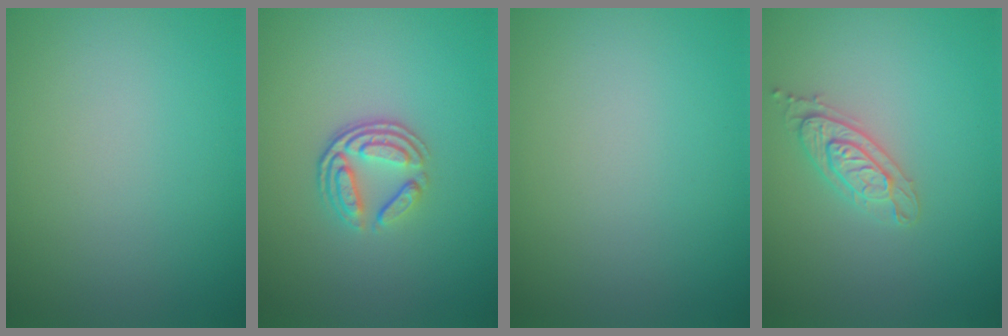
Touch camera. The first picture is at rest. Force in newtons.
{"total": 3.4, "press": 2.5, "slide": 2.3}
{"total": 0.0}
{"total": 2.2, "press": 2.1, "slide": 0.5}